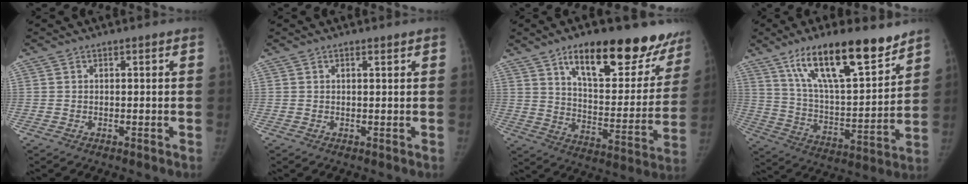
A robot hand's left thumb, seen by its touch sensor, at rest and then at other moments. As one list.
[{"total": 0.8, "force": [0.5, 0.1, 0.6], "torque": [-0.009, -0.001, 0.009]}, {"total": 25.6, "force": [16.8, 10.3, 16.3], "torque": [-0.171, -0.067, 0.247]}, {"total": 21.1, "force": [14.2, 6.1, 14.5], "torque": [-0.214, -0.065, 0.247]}]